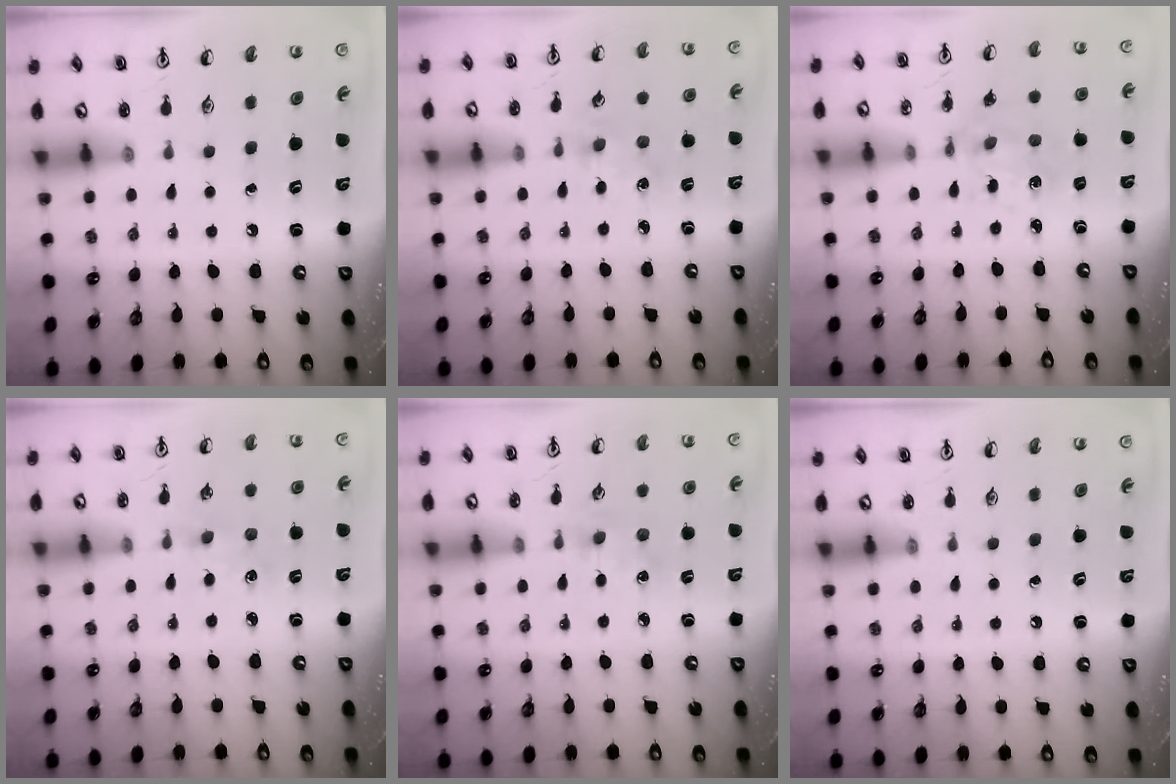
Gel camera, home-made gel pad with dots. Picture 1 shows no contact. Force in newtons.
{"total": 2.3, "press": 2.3, "slide": 0.4}
{"total": 1.8, "press": 1.8, "slide": 0.3}
{"total": 1.1, "press": 1.0, "slide": 0.2}
{"total": 2.5, "press": 2.4, "slide": 0.4}
{"total": 0.0}